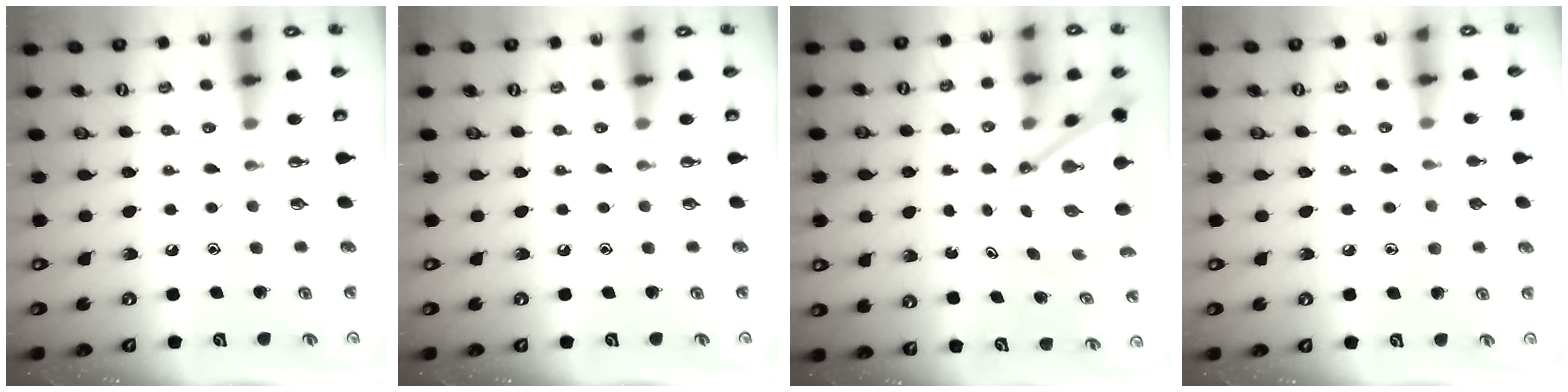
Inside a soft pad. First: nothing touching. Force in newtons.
{"total": 0.0}
{"total": 6.7, "press": 6.6, "slide": 0.5}
{"total": 6.6, "press": 6.6, "slide": 0.6}